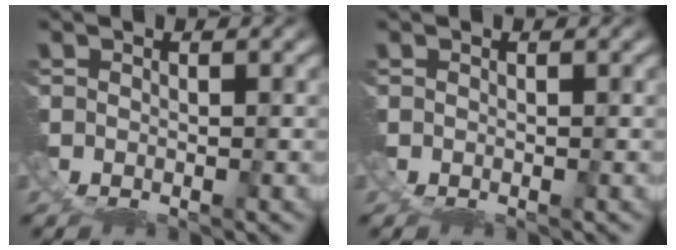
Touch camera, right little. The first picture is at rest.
{"total": 0.0}